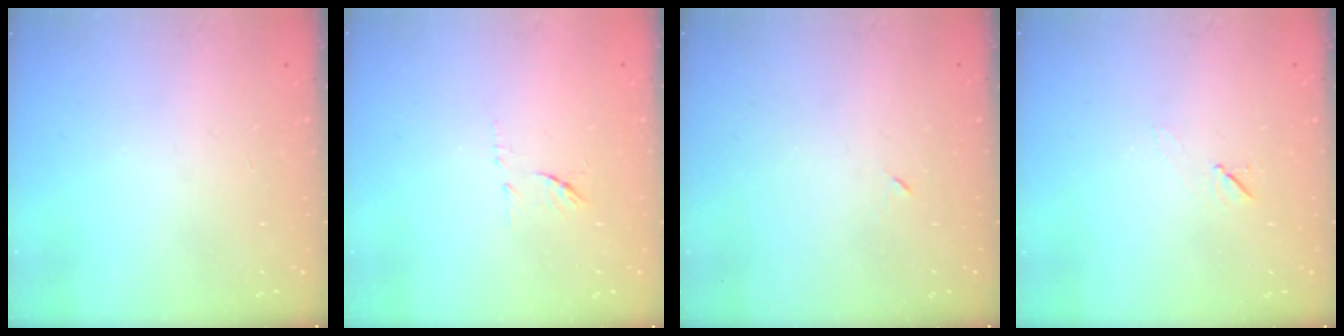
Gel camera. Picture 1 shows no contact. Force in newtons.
{"total": 6.4, "press": 6.3, "slide": 0.8}
{"total": 3.3, "press": 3.2, "slide": 0.7}
{"total": 4.8, "press": 4.4, "slide": 2.0}